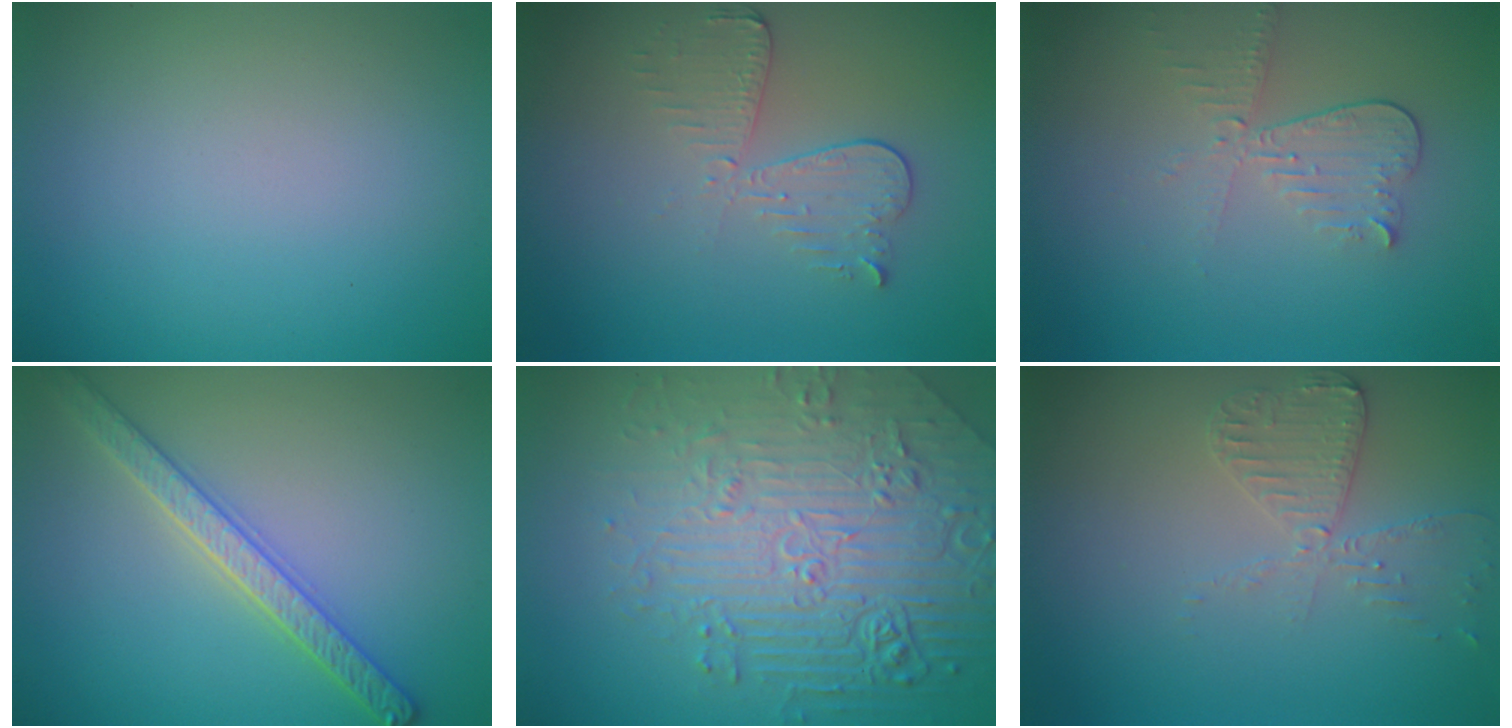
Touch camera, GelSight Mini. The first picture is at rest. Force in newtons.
{"total": 3.1, "press": 2.6, "slide": 1.6}
{"total": 3.0, "press": 2.6, "slide": 1.5}
{"total": 3.6, "press": 3.5, "slide": 0.7}
{"total": 8.2, "press": 6.2, "slide": 5.3}
{"total": 2.9, "press": 2.8, "slide": 0.6}